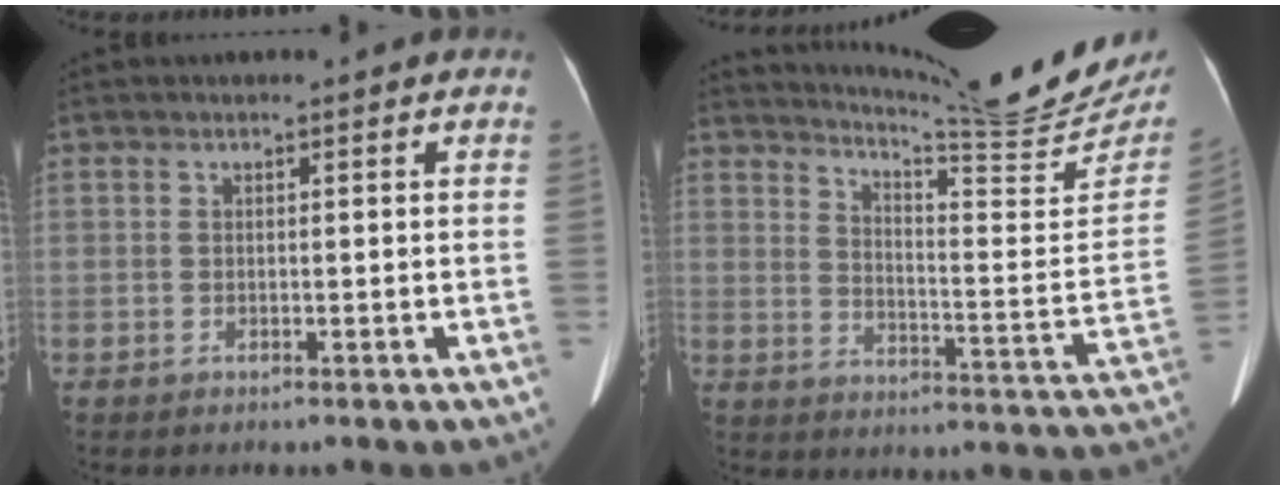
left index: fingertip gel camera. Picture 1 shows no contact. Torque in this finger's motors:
{"motor_torque": [0.23, -0.90, -0.04, 0.04]}